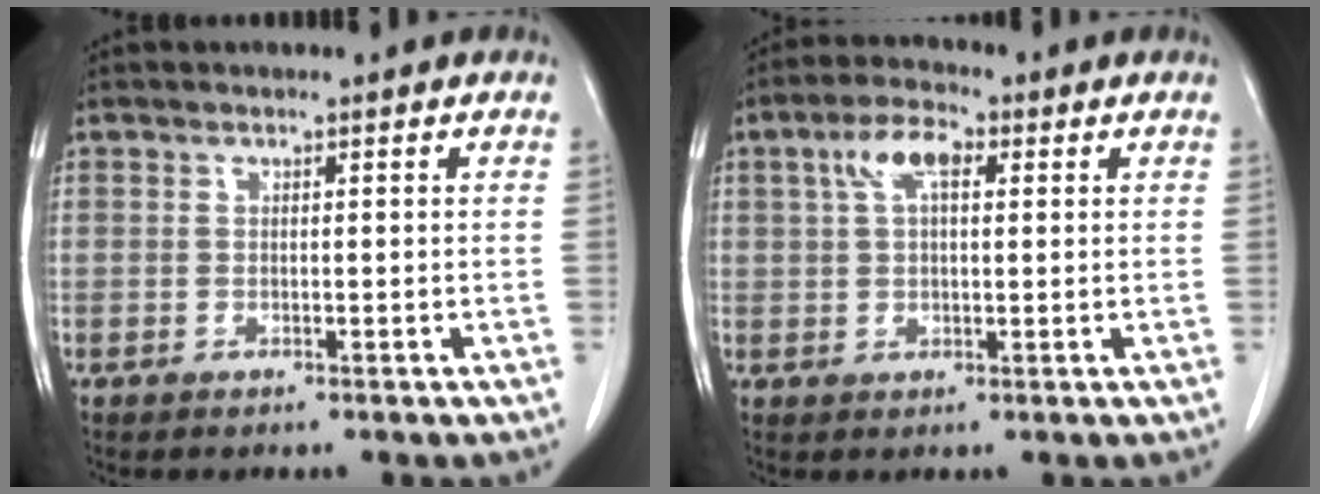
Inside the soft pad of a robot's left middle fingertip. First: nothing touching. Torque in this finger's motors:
{"motor_torque": [1.18, -0.96, 0.01, 0.07]}